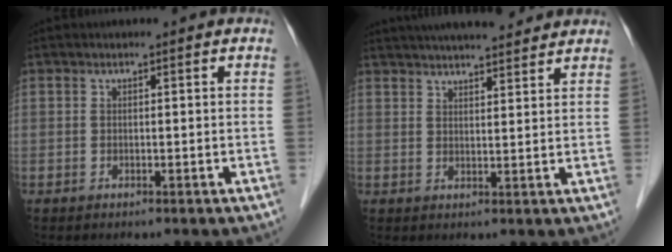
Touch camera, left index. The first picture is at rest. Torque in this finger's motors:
{"motor_torque": [0.17, -0.55, 0.61, 0.15]}